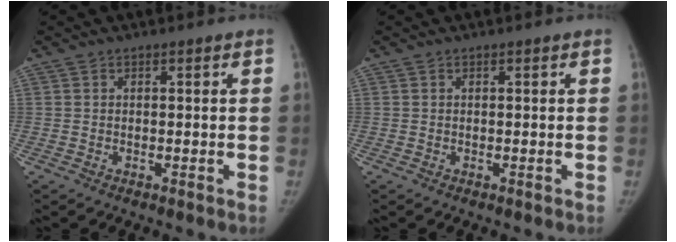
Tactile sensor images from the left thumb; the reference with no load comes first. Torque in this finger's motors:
{"motor_torque": [0.04, 0.03, 0.23, -0.24, 0.02]}